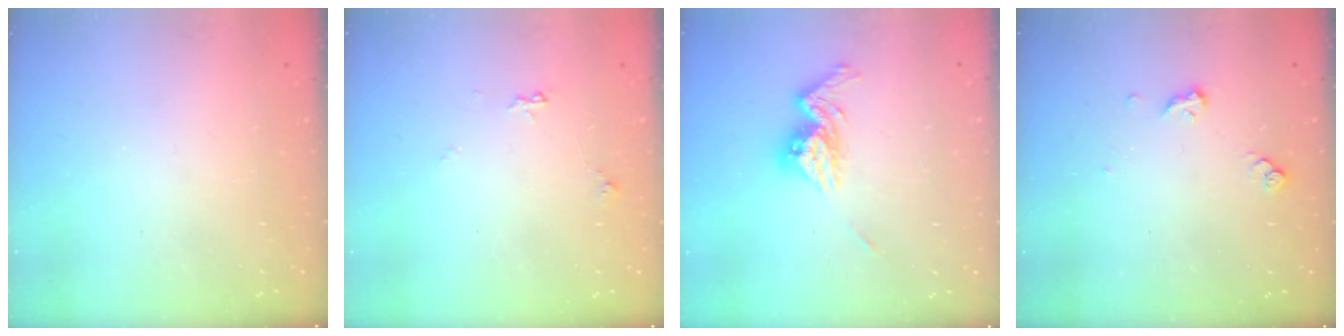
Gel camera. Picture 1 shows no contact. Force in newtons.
{"total": 5.2, "press": 5.1, "slide": 0.7}
{"total": 11.2, "press": 11.1, "slide": 0.9}
{"total": 6.0, "press": 5.7, "slide": 1.7}